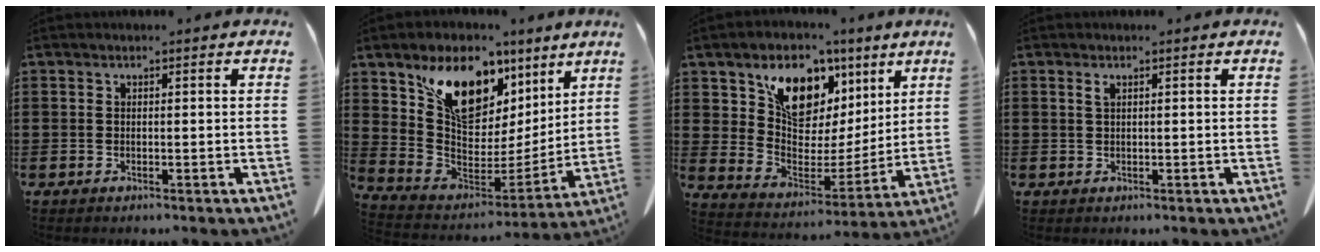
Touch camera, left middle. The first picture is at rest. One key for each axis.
{"total": 13.5, "fx": 9.3, "fy": 7.4, "fz": 6.4, "tx": -0.150, "ty": -0.044, "tz": 0.174}
{"total": 11.1, "fx": 7.0, "fy": 7.1, "fz": 4.8, "tx": -0.117, "ty": -0.035, "tz": 0.130}
{"total": 0.9, "fx": 0.5, "fy": 0.3, "fz": 0.7, "tx": -0.016, "ty": 0.001, "tz": 0.010}